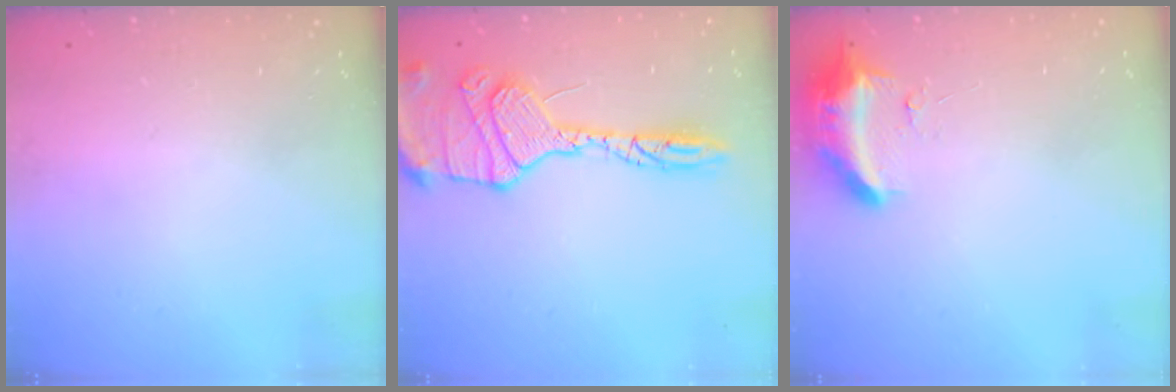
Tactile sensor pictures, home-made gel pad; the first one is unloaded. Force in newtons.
{"total": 17.9, "press": 17.7, "slide": 2.5}
{"total": 9.5, "press": 9.4, "slide": 1.8}